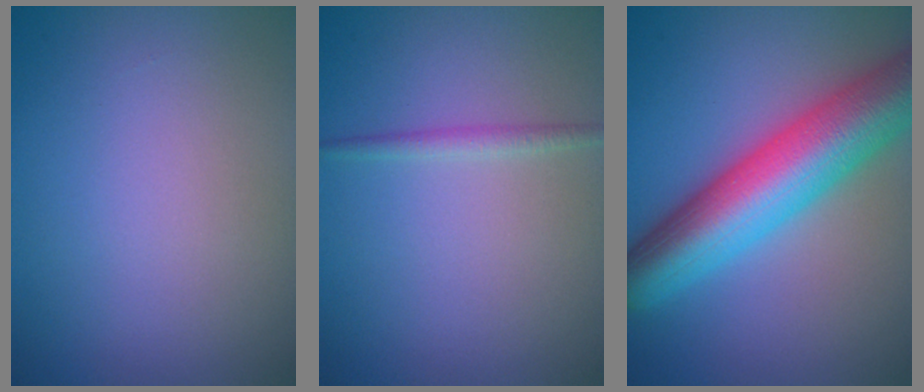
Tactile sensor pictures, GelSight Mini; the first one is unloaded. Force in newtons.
{"total": 1.1, "press": 1.1, "slide": 0.1}
{"total": 10.5, "press": 10.5, "slide": 0.2}